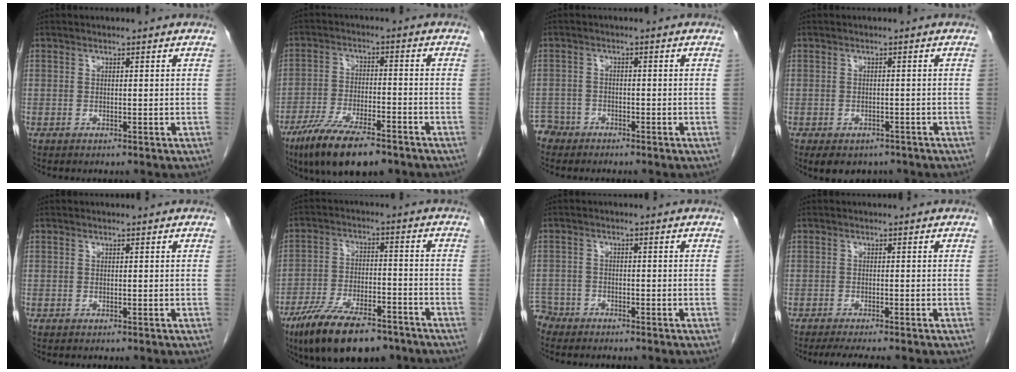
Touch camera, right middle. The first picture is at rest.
{"total": 12.9, "force": [-9.2, 3.2, 8.5], "torque": [-0.150, -0.022, -0.154]}
{"total": 3.3, "force": [-2.7, 1.7, -0.7], "torque": [0.011, 0.003, -0.058]}
{"total": 6.6, "force": [-4.9, 3.7, 2.4], "torque": [-0.027, 0.005, -0.065]}
{"total": 0.0}
{"total": 14.9, "force": [-10.8, 4.9, 9.1], "torque": [-0.167, -0.013, -0.183]}
{"total": 4.0, "force": [-3.6, 1.7, -0.4], "torque": [0.005, -0.002, -0.074]}
{"total": 4.0, "force": [-3.4, -0.1, 2.2], "torque": [-0.032, -0.010, -0.053]}